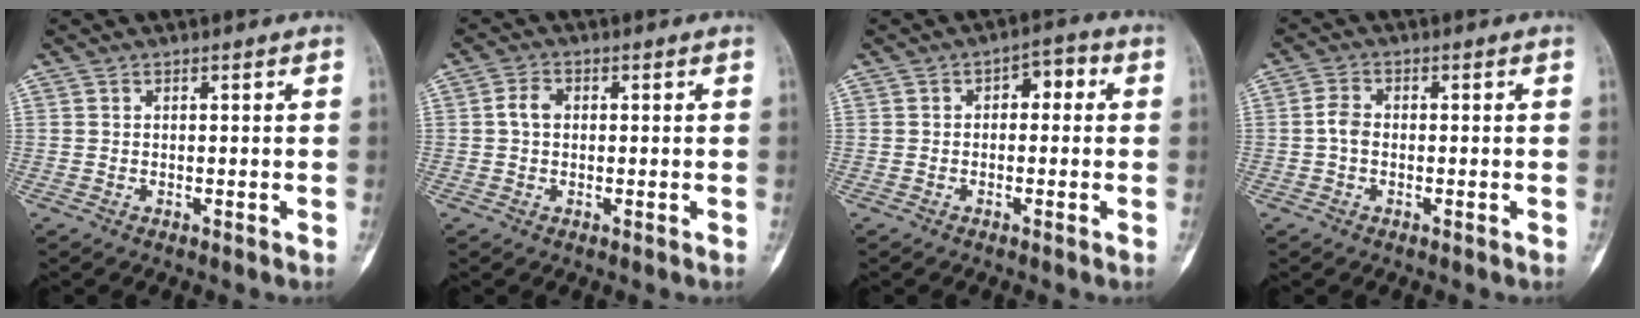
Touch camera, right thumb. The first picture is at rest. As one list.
[{"total": 2.9, "force": [0.2, 2.1, 1.9], "torque": [-0.036, 0.007, -0.001]}, {"total": 4.1, "force": [0.4, 2.6, 3.1], "torque": [-0.019, 0.020, -0.006]}, {"total": 2.7, "force": [-0.4, 1.8, 1.9], "torque": [-0.033, 0.007, -0.016]}]